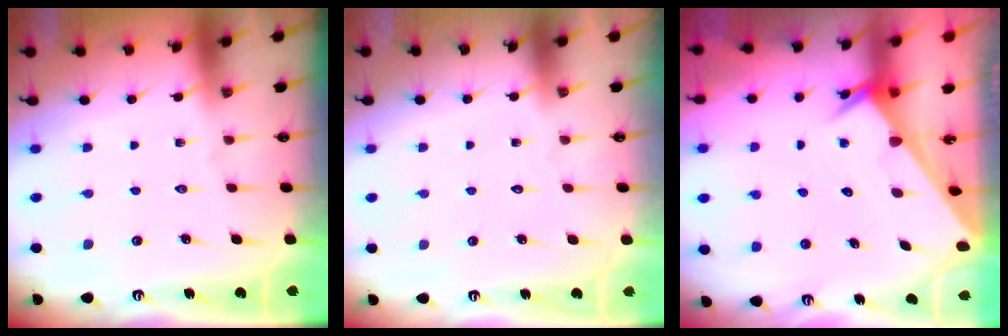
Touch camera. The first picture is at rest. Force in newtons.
{"total": 1.6, "press": 1.6, "slide": 0.1}
{"total": 3.4, "press": 3.4, "slide": 0.3}